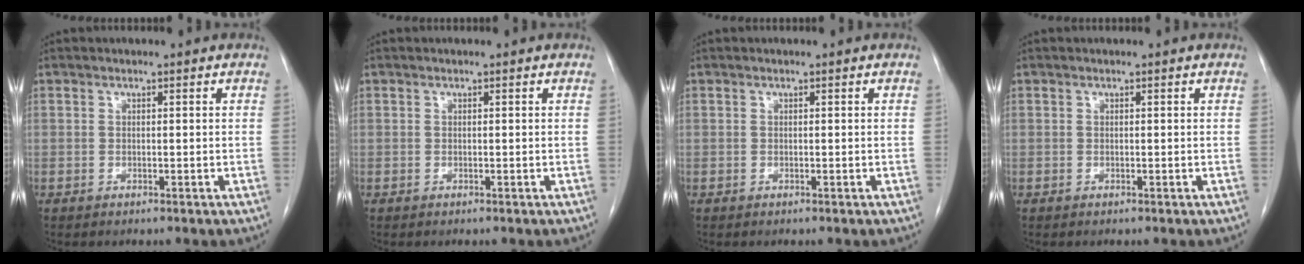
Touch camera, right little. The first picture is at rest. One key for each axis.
{"total": 0.0}
{"total": 0.0}
{"total": 0.0}